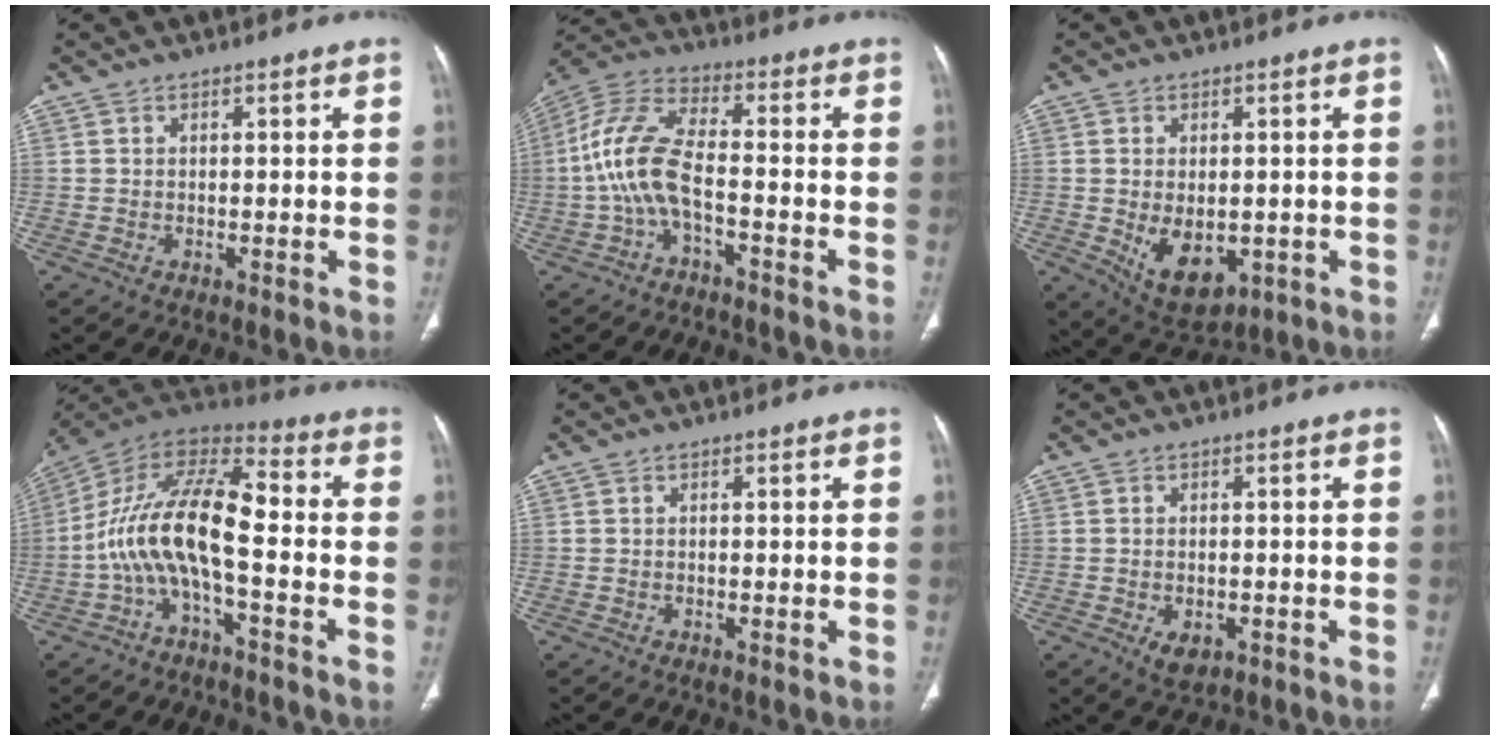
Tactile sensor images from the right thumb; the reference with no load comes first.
{"total": 10.6, "force": [-3.0, 4.3, 9.2], "torque": [-0.204, 0.044, -0.066]}
{"total": 9.3, "force": [-1.7, 5.8, 7.1], "torque": [-0.090, -0.009, -0.005]}
{"total": 14.5, "force": [-3.7, 5.3, 12.9], "torque": [-0.248, 0.078, -0.080]}
{"total": 0.5, "force": [-0.1, 0.2, 0.5], "torque": [-0.014, -0.004, -0.003]}
{"total": 3.5, "force": [-1.3, 2.2, 2.4], "torque": [-0.029, 0.004, -0.011]}